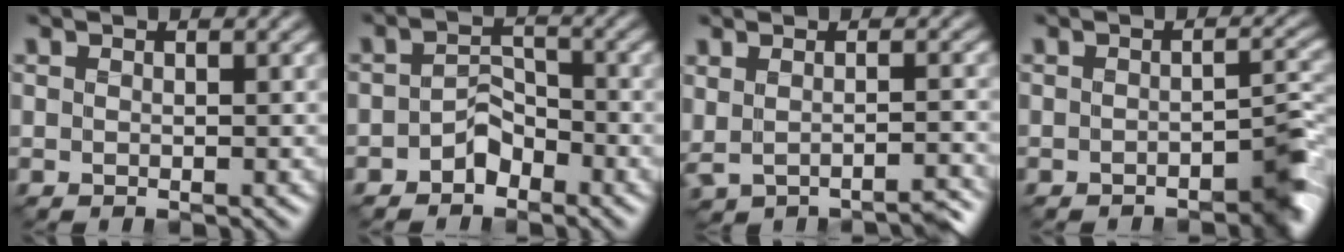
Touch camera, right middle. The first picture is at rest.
{"total": 3.0, "force": [-2.2, 1.7, 1.1], "torque": [-0.007, 0.008, -0.043]}
{"total": 2.3, "force": [-1.3, 0.9, 1.6], "torque": [-0.019, -0.007, -0.016]}
{"total": 4.6, "force": [-2.7, 1.8, 3.3], "torque": [-0.028, -0.003, -0.043]}